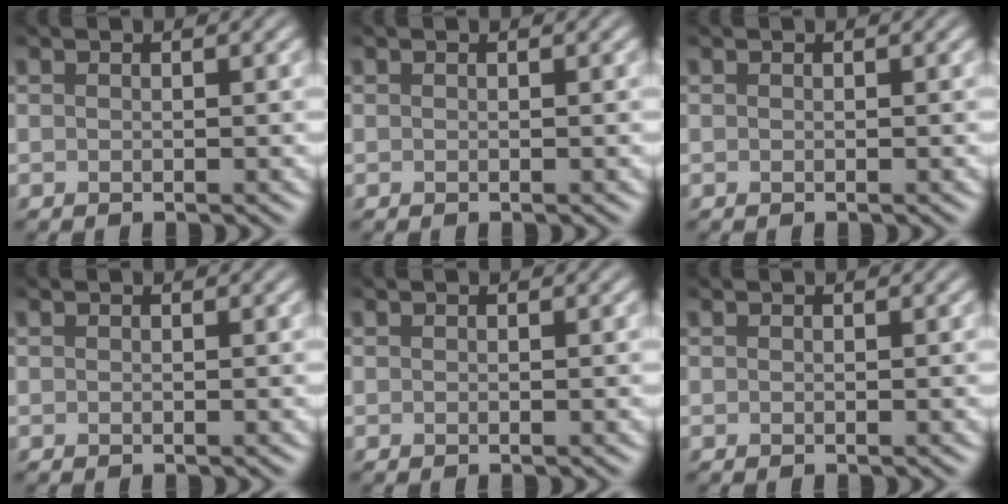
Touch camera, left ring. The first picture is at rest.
{"total": 0.0}
{"total": 0.0}
{"total": 0.0}
{"total": 0.0}
{"total": 0.0}